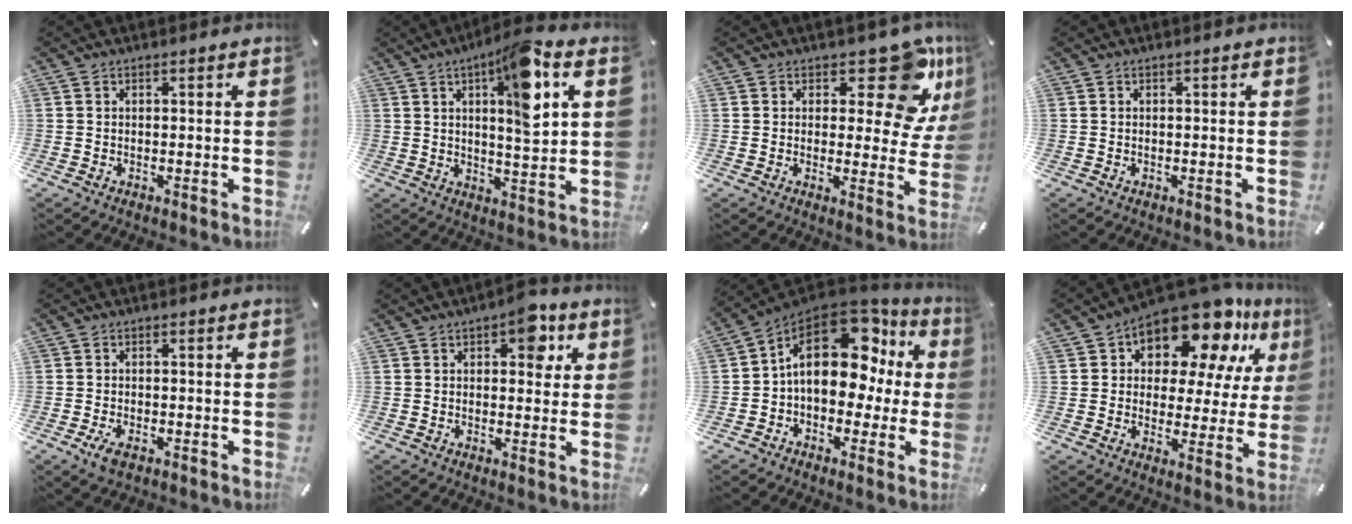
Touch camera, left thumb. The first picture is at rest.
{"total": 12.4, "force": [5.3, 2.7, 10.9], "torque": [-0.155, -0.026, 0.078]}
{"total": 13.8, "force": [8.4, 6.1, 9.1], "torque": [-0.099, -0.063, 0.139]}
{"total": 0.0}
{"total": 2.8, "force": [-1.3, 1.5, 2.0], "torque": [-0.046, -0.001, -0.025]}
{"total": 7.7, "force": [3.2, 4.4, 5.4], "torque": [-0.049, -0.013, 0.046]}
{"total": 19.7, "force": [4.3, 12.7, 14.4], "torque": [-0.202, -0.017, 0.075]}
{"total": 15.8, "force": [11.2, 7.5, 8.2], "torque": [-0.136, -0.081, 0.192]}